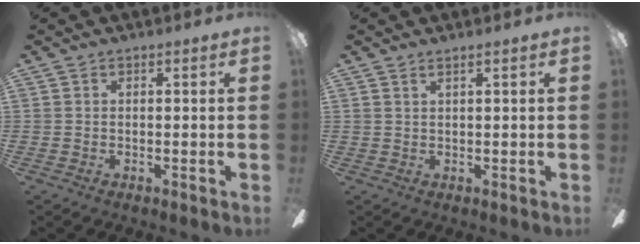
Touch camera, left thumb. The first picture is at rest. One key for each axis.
{"total": 1.2, "fx": 1.1, "fy": 0.0, "fz": 0.6, "tx": -0.014, "ty": 0.000, "tz": 0.020}